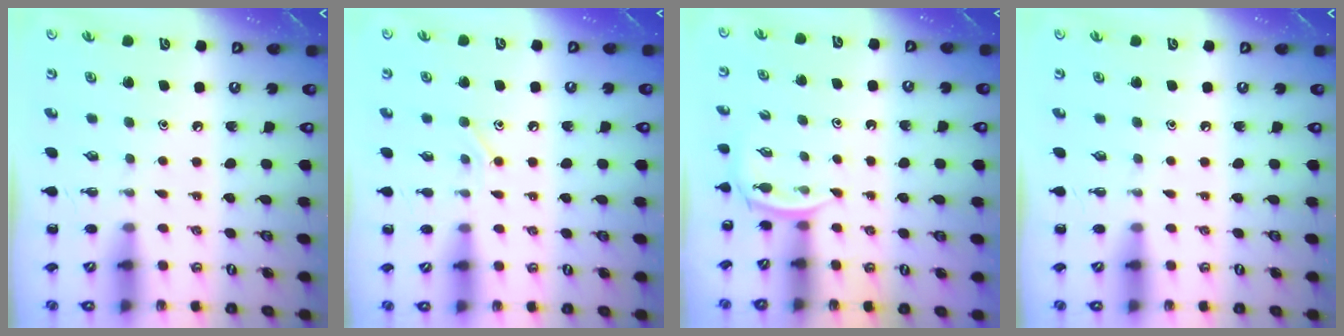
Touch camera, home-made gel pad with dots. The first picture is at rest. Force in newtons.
{"total": 6.9, "press": 6.8, "slide": 1.4}
{"total": 2.6, "press": 2.5, "slide": 0.8}
{"total": 0.0}